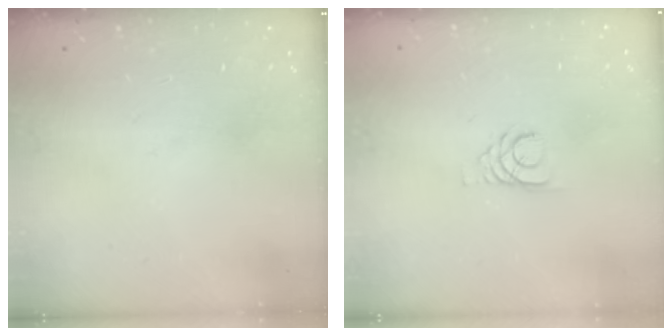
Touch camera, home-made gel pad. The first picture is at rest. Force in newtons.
{"total": 3.4, "press": 3.4, "slide": 0.3}